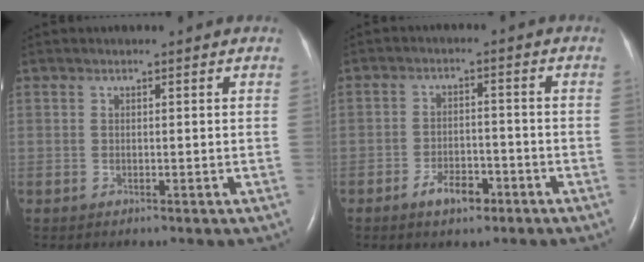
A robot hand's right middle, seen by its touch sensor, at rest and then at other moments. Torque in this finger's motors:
{"motor_torque": [0.48, -0.35, 0.07, 0.04]}